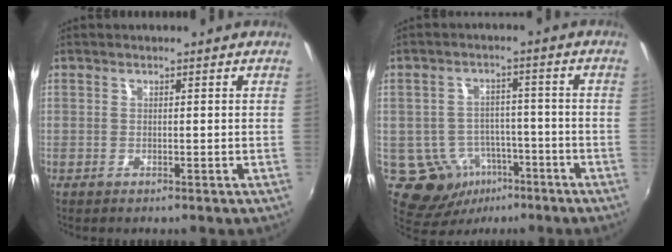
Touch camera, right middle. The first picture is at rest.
{"total": 9.2, "force": [-4.5, 7.4, 3.2], "torque": [-0.068, 0.013, -0.049]}